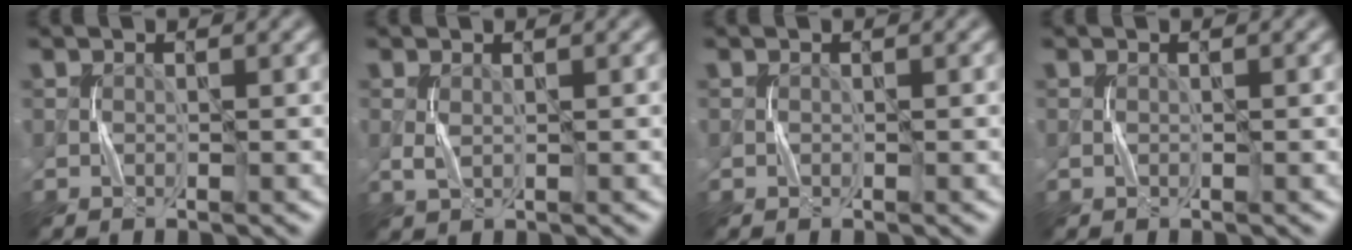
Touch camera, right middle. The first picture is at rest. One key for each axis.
{"total": 0.8, "fx": 0.2, "fy": 0.3, "fz": 0.7, "tx": -0.027, "ty": -0.001, "tz": 0.009}
{"total": 0.0}
{"total": 0.0}